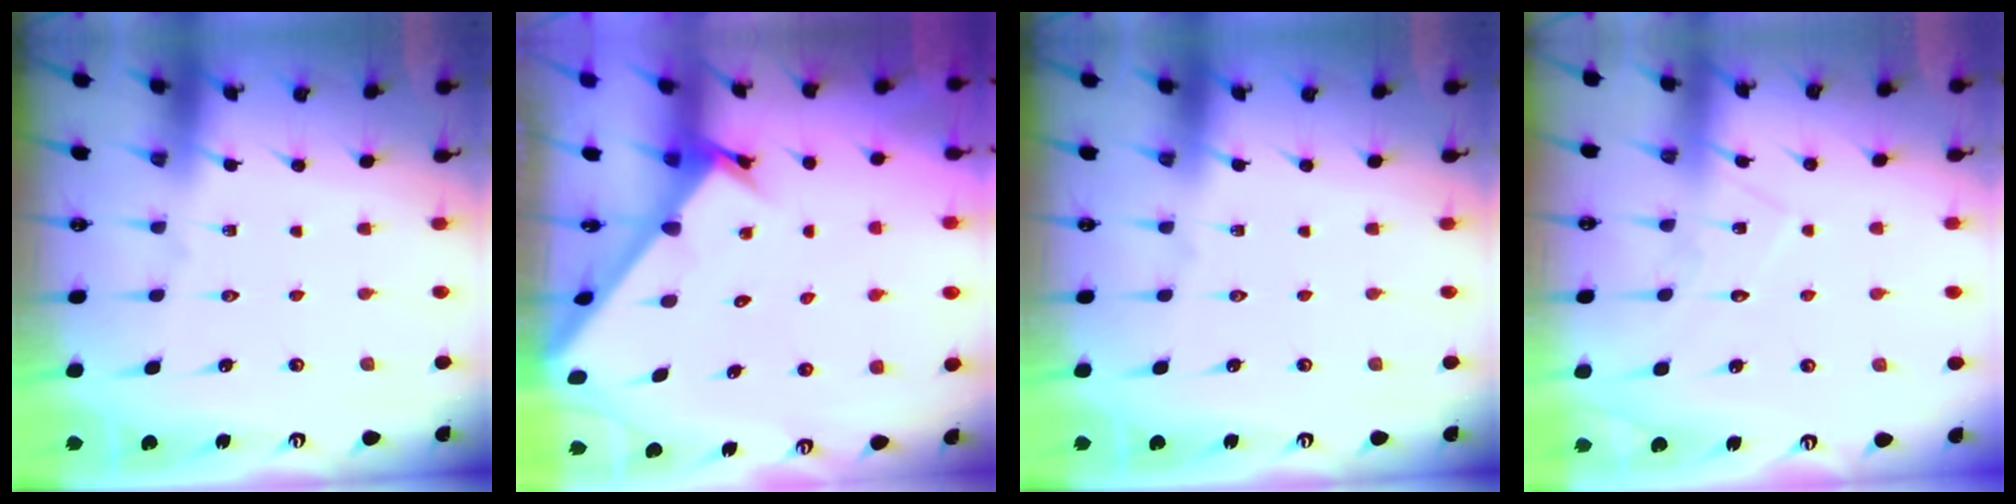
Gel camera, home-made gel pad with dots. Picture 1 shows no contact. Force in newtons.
{"total": 2.6, "press": 2.6, "slide": 0.3}
{"total": 0.0}
{"total": 6.7, "press": 6.7, "slide": 0.5}